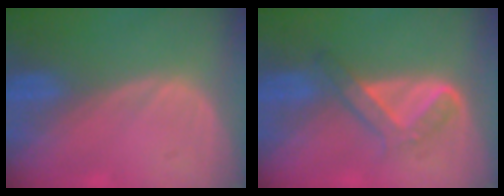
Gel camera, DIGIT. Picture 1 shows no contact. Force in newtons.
{"total": 4.9, "press": 4.8, "slide": 1.0}